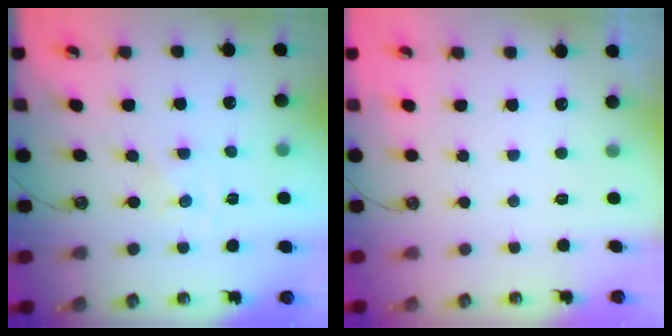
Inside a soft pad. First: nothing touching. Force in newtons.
{"total": 0.0}